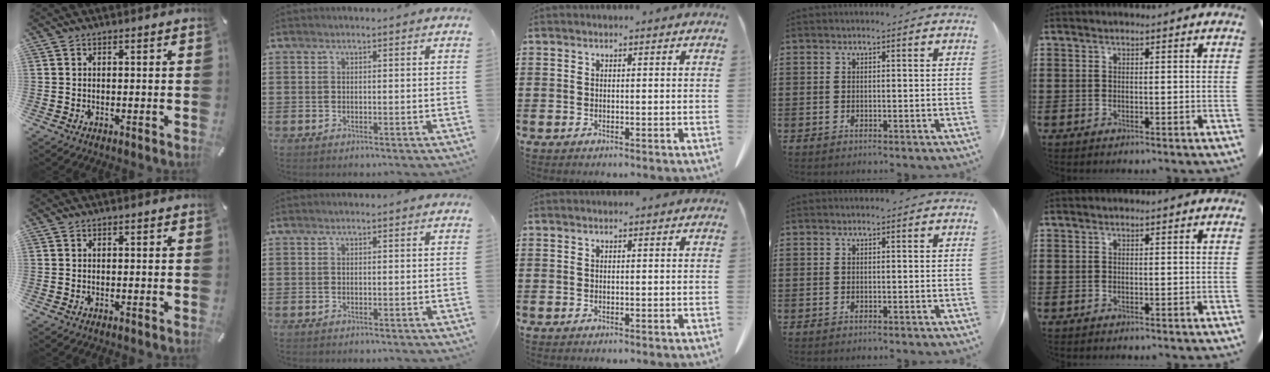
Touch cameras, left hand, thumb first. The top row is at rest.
{}